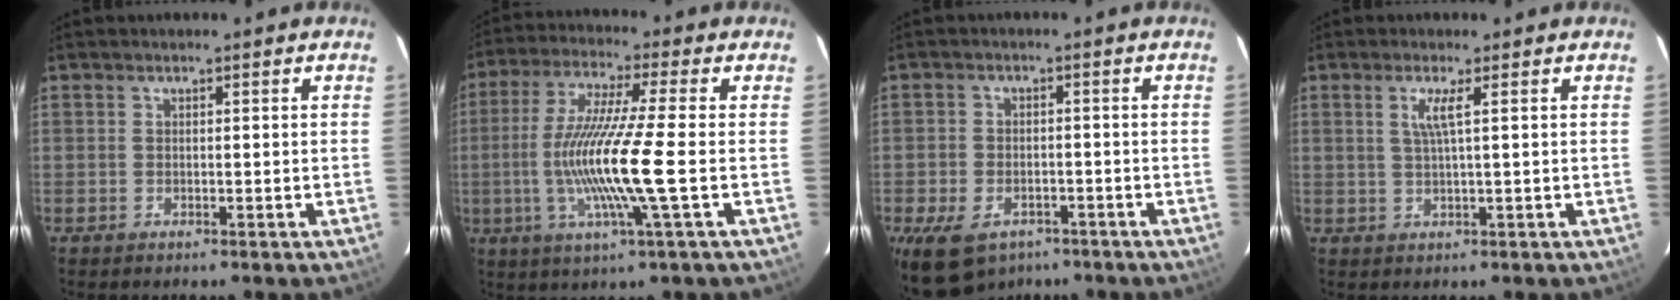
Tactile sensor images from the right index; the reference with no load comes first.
{"total": 13.0, "force": [-2.6, -1.0, 12.7], "torque": [-0.251, -0.013, -0.046]}
{"total": 11.5, "force": [-7.1, 7.0, 5.7], "torque": [-0.134, -0.013, -0.107]}
{"total": 2.8, "force": [1.0, -0.5, 2.6], "torque": [-0.051, -0.003, 0.020]}